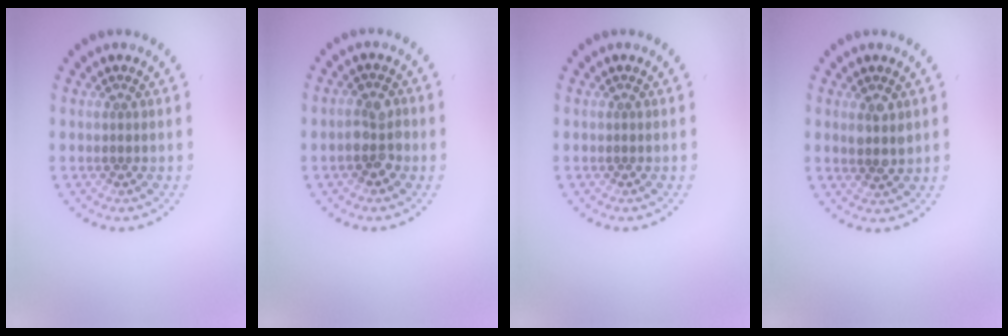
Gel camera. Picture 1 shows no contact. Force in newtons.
{"total": 2.6, "press": 2.5, "slide": 0.8}
{"total": 0.0}
{"total": 2.3, "press": 2.1, "slide": 0.8}